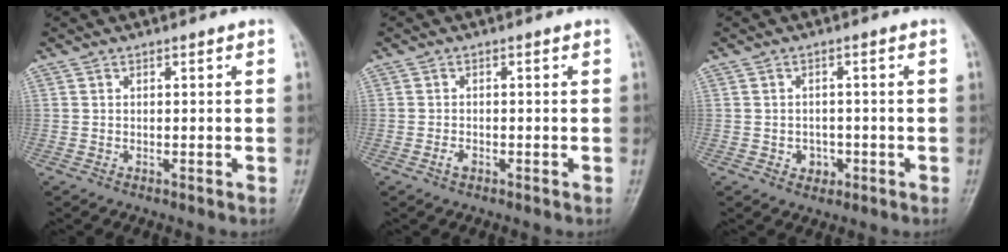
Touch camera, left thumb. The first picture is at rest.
{"total": 1.3, "force": [-0.9, 0.7, 0.7], "torque": [-0.012, 0.003, -0.014]}
{"total": 2.8, "force": [-1.2, 2.4, 1.0], "torque": [0.003, 0.006, -0.011]}